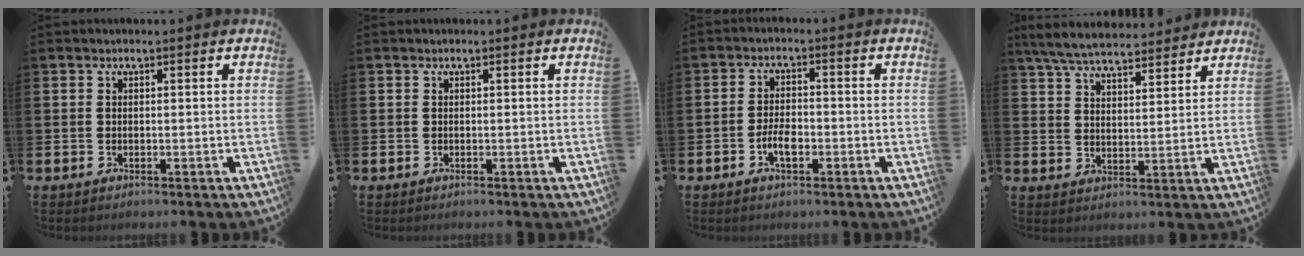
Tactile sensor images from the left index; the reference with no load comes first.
{"total": 0.0}
{"total": 3.2, "force": [-1.2, 1.5, 2.6], "torque": [-0.045, 0.004, -0.022]}
{"total": 6.8, "force": [6.5, 1.2, 1.7], "torque": [-0.060, -0.028, 0.118]}